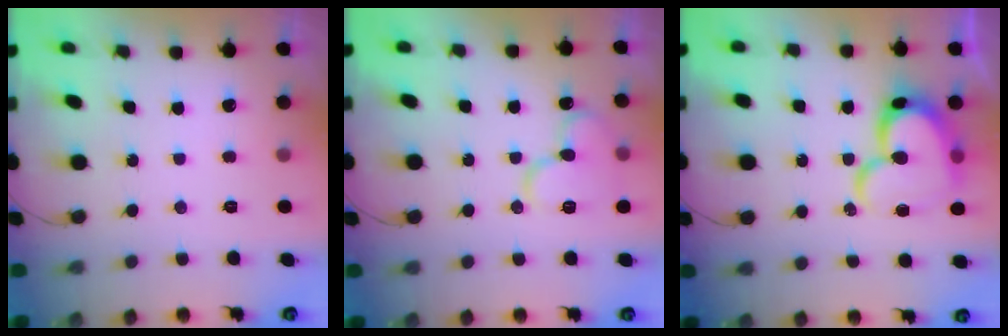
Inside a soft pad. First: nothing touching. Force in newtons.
{"total": 13.4, "press": 13.3, "slide": 1.6}
{"total": 18.6, "press": 18.6, "slide": 1.5}